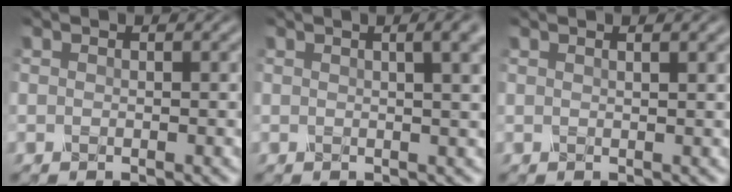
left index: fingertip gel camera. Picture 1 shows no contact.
{"total": 5.0, "force": [2.1, 2.0, 4.1], "torque": [-0.029, 0.024, 0.007]}
{"total": 1.4, "force": [0.9, 0.2, 1.1], "torque": [-0.007, 0.005, 0.005]}